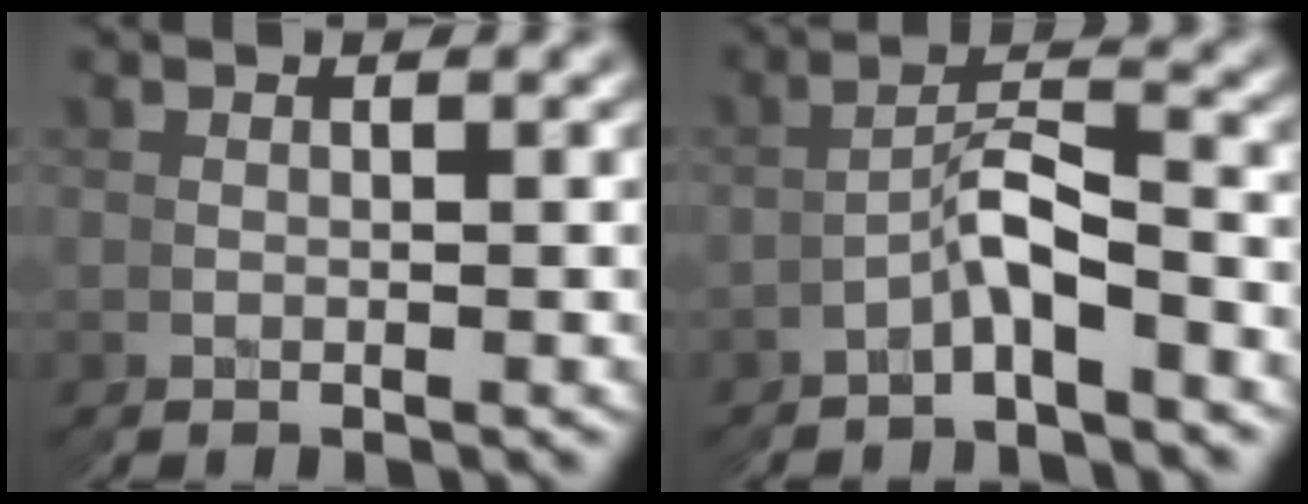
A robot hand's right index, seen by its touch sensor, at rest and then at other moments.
{"total": 2.2, "force": [-2.0, 0.4, 0.8], "torque": [-0.004, 0.011, -0.037]}